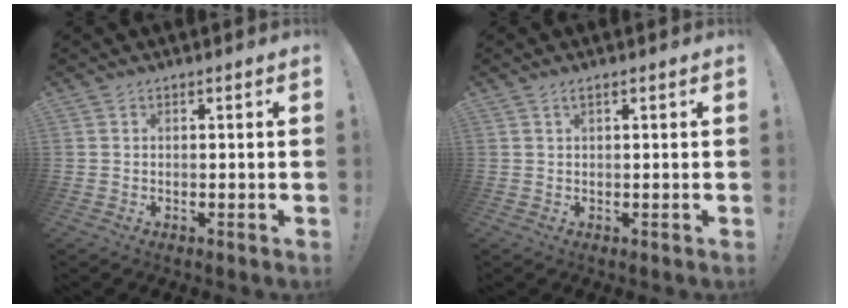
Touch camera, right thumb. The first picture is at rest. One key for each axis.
{"total": 1.4, "fx": 0.6, "fy": 0.2, "fz": 1.2, "tx": -0.021, "ty": 0.000, "tz": 0.008}